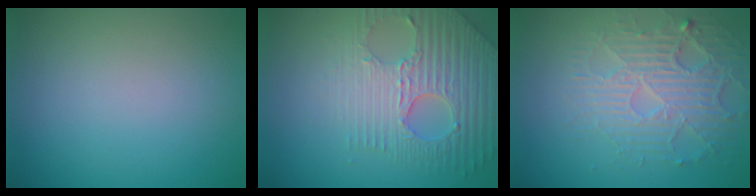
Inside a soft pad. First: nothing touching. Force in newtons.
{"total": 6.6, "press": 5.1, "slide": 4.3}
{"total": 4.7, "press": 4.1, "slide": 2.3}